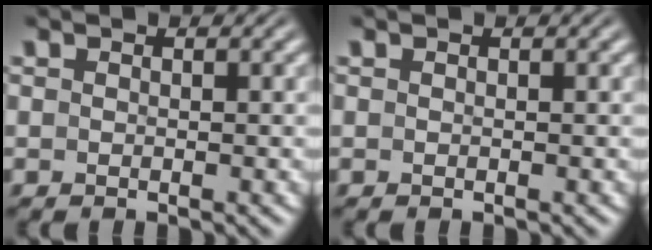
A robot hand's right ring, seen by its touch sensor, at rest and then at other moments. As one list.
[{"total": 0.0}]